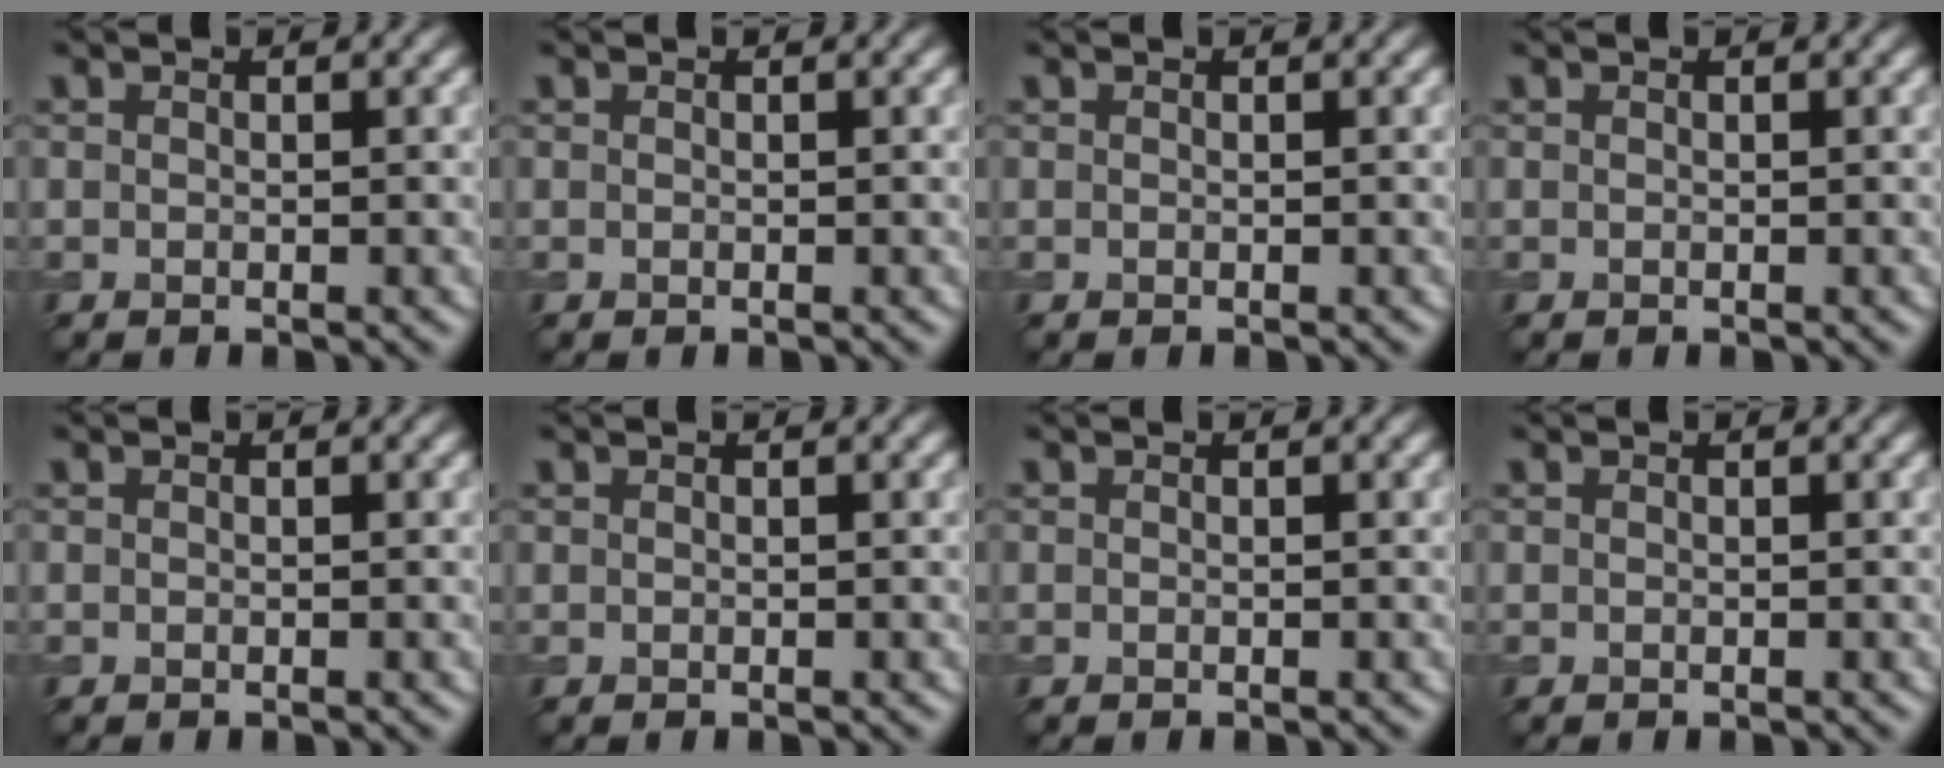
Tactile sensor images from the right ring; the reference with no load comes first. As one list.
[{"total": 0.0}, {"total": 0.0}, {"total": 0.0}, {"total": 0.0}, {"total": 0.0}, {"total": 0.0}, {"total": 0.0}]